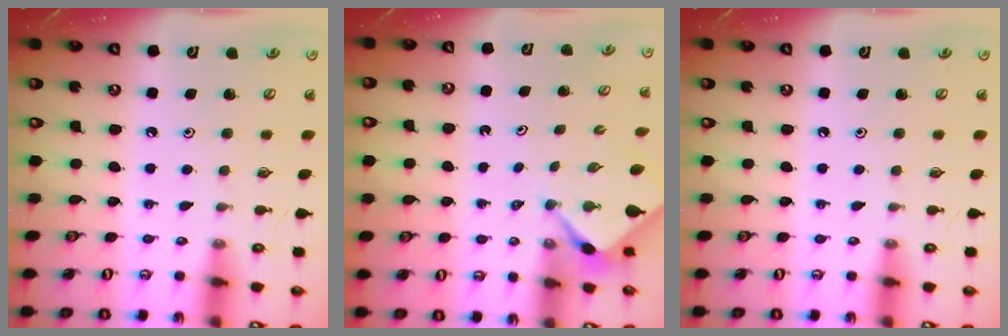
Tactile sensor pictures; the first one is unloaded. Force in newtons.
{"total": 2.4, "press": 2.4, "slide": 0.3}
{"total": 0.0}